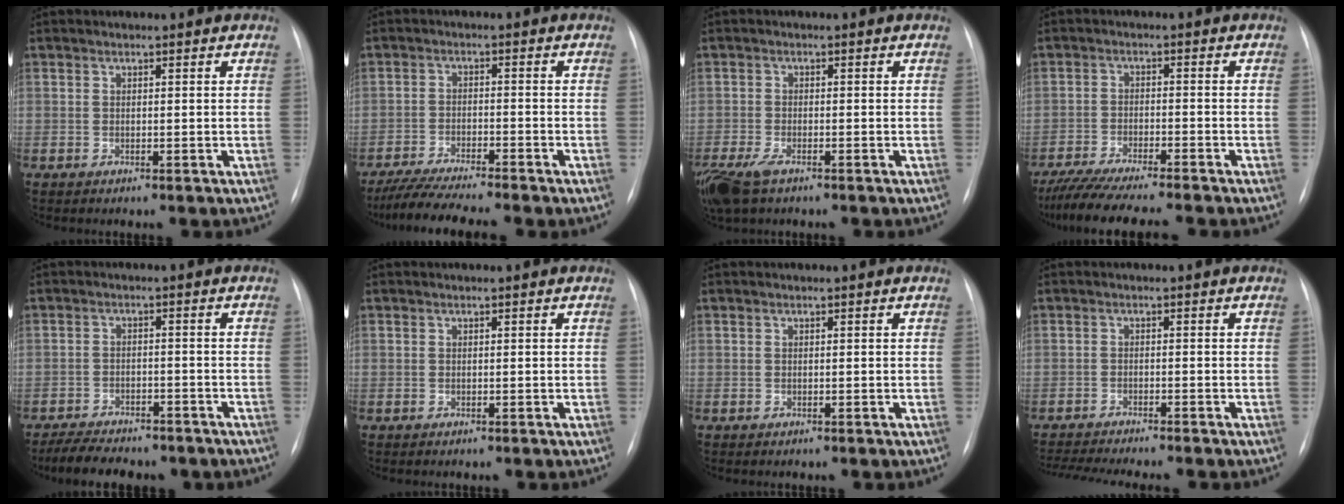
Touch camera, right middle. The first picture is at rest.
{"total": 8.2, "force": [-7.1, -0.7, 4.2], "torque": [-0.070, -0.026, -0.121]}
{"total": 6.7, "force": [-4.4, 2.6, 4.4], "torque": [-0.093, -0.016, -0.080]}
{"total": 11.1, "force": [-9.6, -0.2, 5.5], "torque": [-0.082, -0.027, -0.154]}
{"total": 9.9, "force": [-8.2, 3.4, 4.3], "torque": [-0.071, 0.000, -0.113]}
{"total": 0.0}
{"total": 0.0}
{"total": 10.4, "force": [-9.2, -0.1, 4.8], "torque": [-0.062, -0.010, -0.139]}